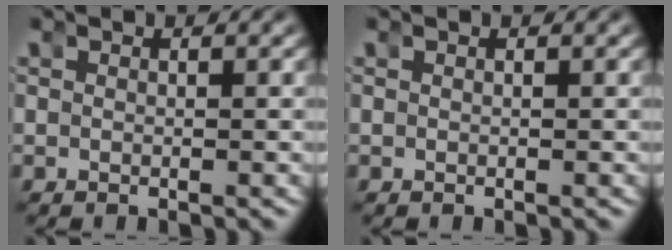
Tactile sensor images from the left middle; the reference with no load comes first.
{"total": 0.0}